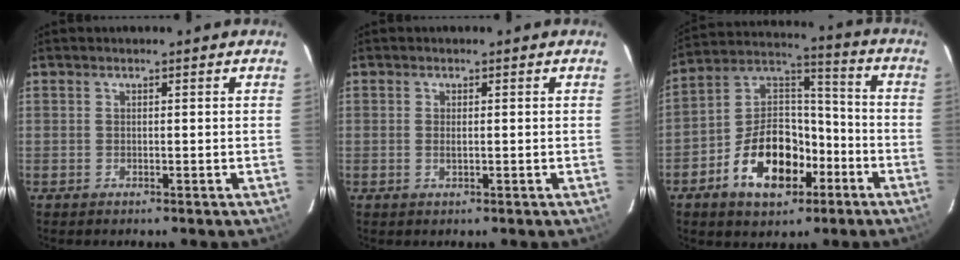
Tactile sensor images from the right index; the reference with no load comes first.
{"total": 1.0, "force": [-0.1, 0.4, 0.9], "torque": [-0.019, 0.000, -0.001]}
{"total": 16.0, "force": [-7.4, 9.5, 10.5], "torque": [-0.204, 0.036, -0.117]}